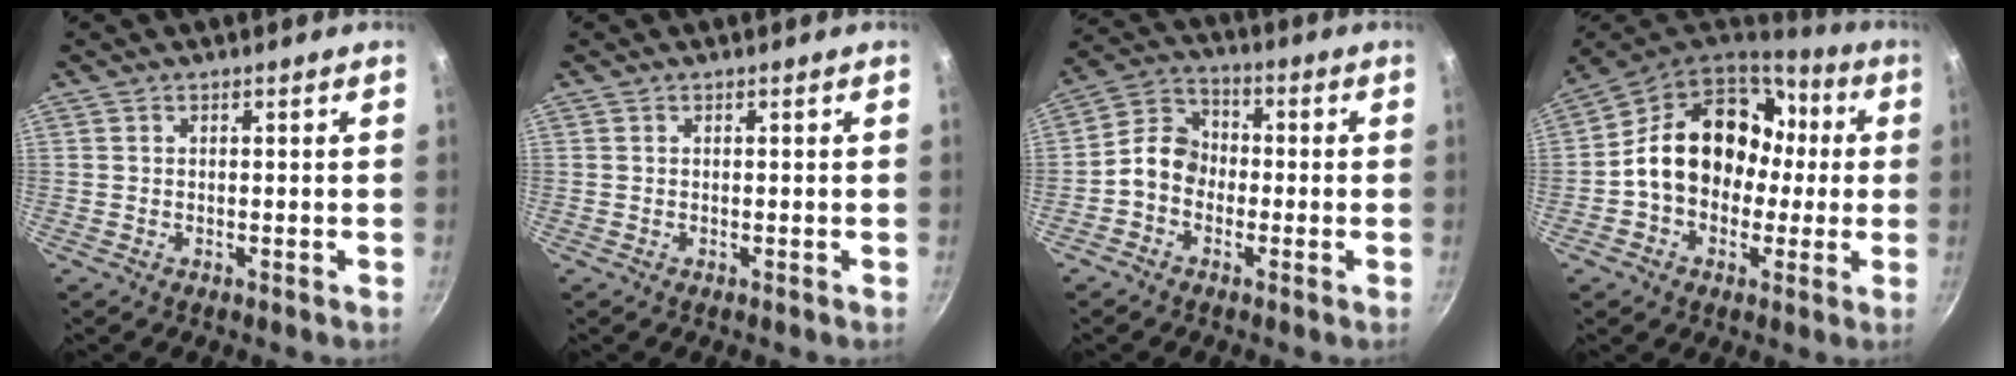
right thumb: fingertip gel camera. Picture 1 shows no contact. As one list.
[{"total": 0.0}, {"total": 7.8, "force": [-1.8, 6.3, 4.3], "torque": [-0.052, 0.031, -0.054]}, {"total": 19.5, "force": [0.7, 15.3, 12.1], "torque": [-0.163, 0.057, 0.008]}]